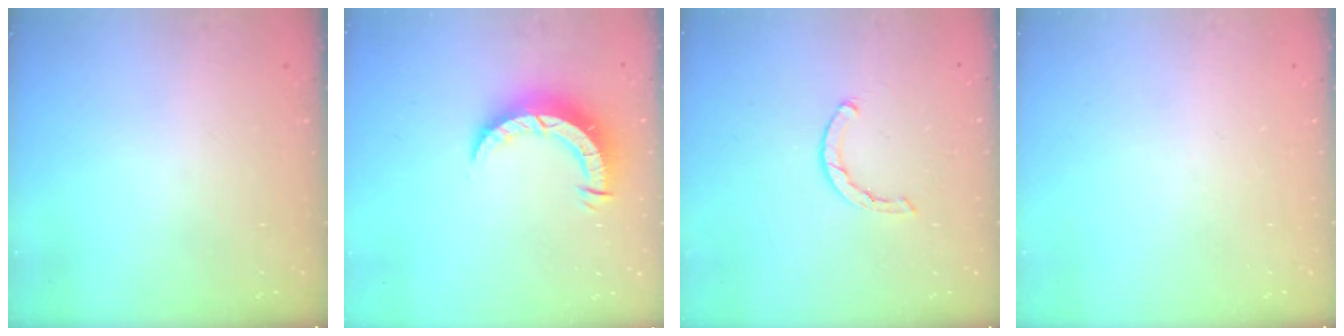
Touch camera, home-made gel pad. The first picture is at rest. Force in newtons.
{"total": 7.9, "press": 7.8, "slide": 0.6}
{"total": 2.0, "press": 2.0, "slide": 0.2}
{"total": 0.0}